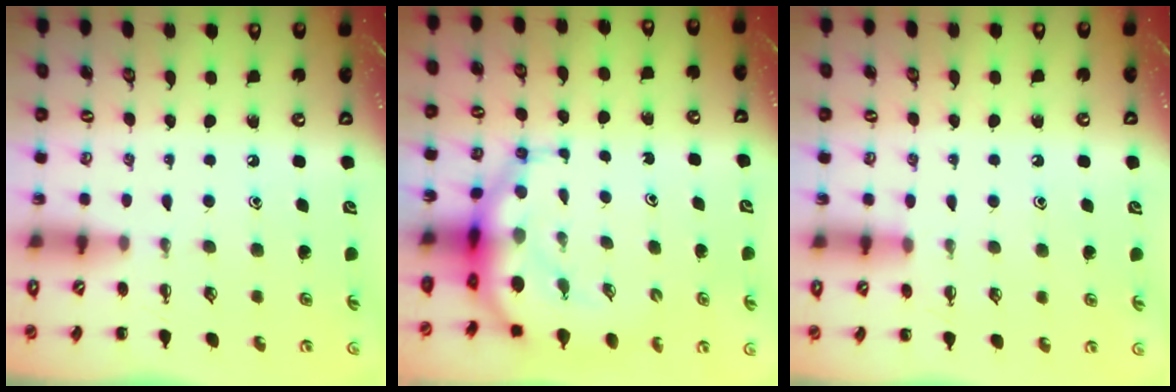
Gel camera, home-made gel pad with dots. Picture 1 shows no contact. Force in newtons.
{"total": 9.9, "press": 9.5, "slide": 2.9}
{"total": 7.5, "press": 7.2, "slide": 2.0}